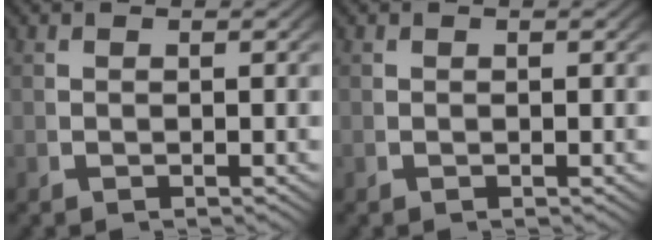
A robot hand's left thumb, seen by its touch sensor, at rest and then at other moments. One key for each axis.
{"total": 0.0}